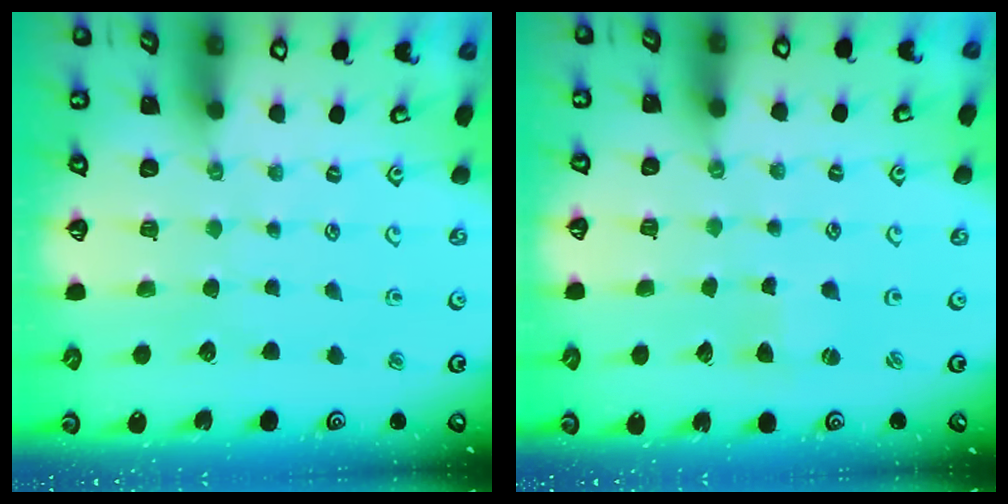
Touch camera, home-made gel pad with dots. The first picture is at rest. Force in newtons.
{"total": 2.0, "press": 2.0, "slide": 0.3}